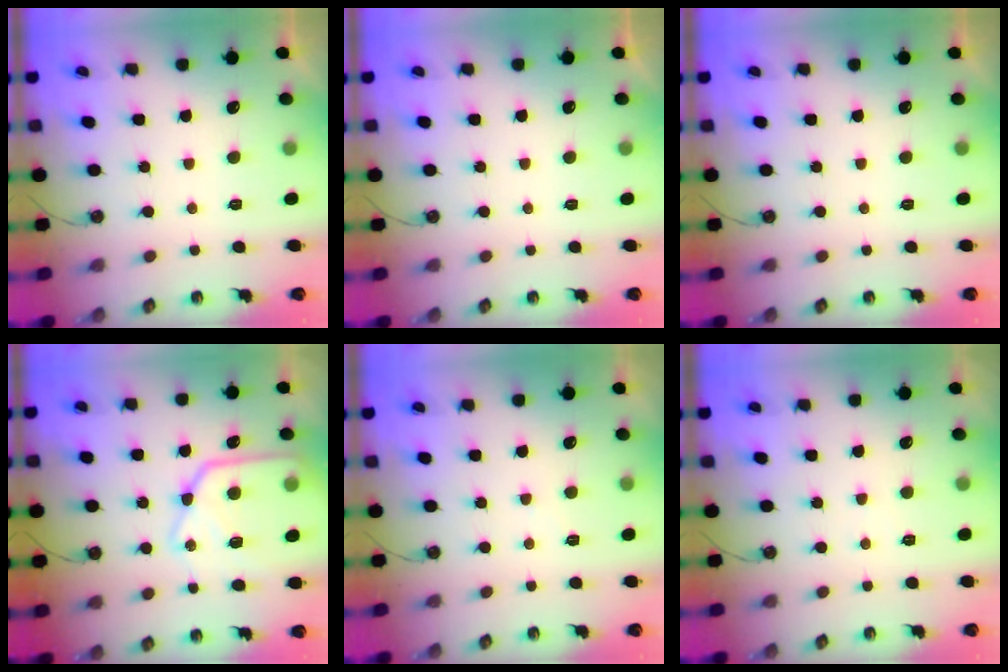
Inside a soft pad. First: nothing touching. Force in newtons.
{"total": 0.0}
{"total": 0.0}
{"total": 19.2, "press": 19.1, "slide": 1.7}
{"total": 3.5, "press": 3.5, "slide": 0.6}
{"total": 2.5, "press": 2.4, "slide": 0.4}